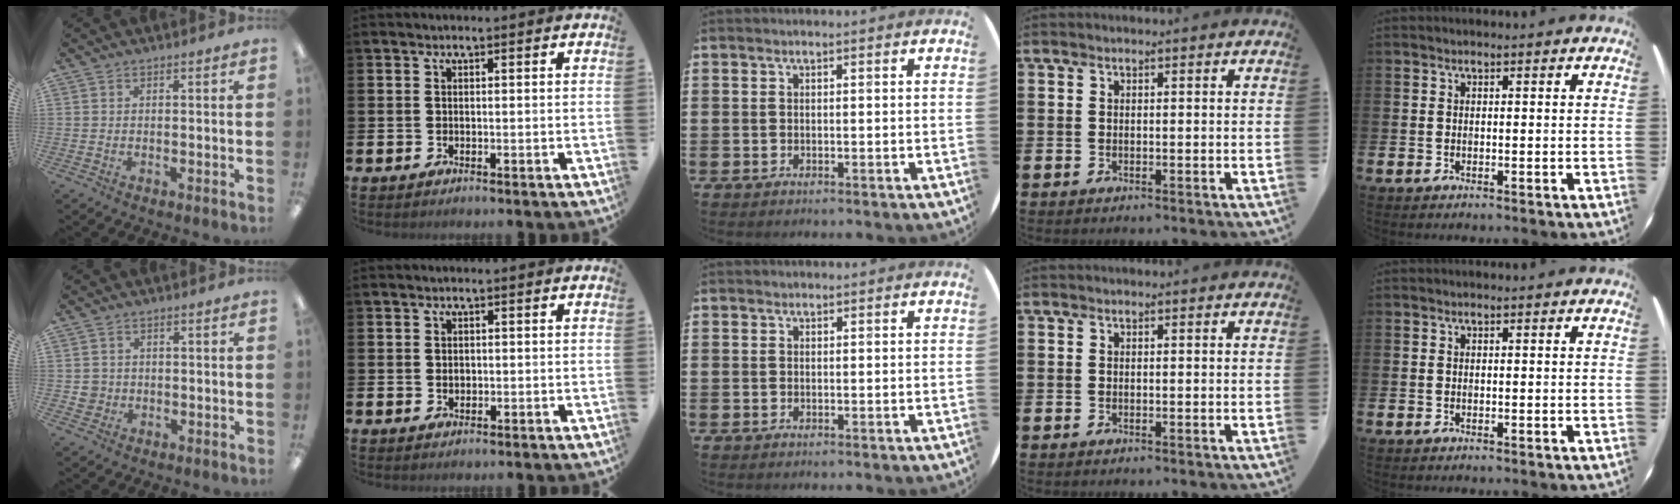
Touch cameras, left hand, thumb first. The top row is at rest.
{"thumb": {"total": 3.0, "force": [-0.1, 3.0, 0.5], "torque": [-0.006, 0.002, -0.004]}, "index": {"total": 0.9, "force": [0.1, 0.8, 0.5], "torque": [0.001, 0.002, -0.002]}}